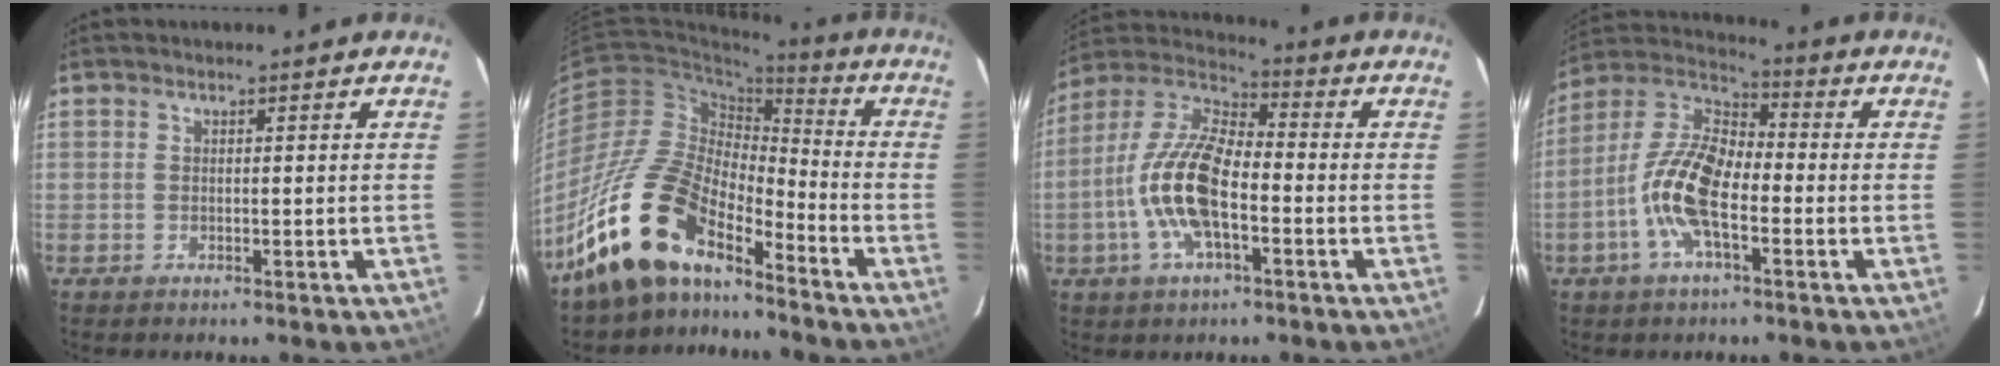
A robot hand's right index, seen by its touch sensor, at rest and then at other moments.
{"total": 16.4, "force": [-12.8, 6.6, 7.8], "torque": [-0.156, 0.013, -0.249]}
{"total": 14.9, "force": [-3.9, 6.1, 13.0], "torque": [-0.268, 0.004, -0.081]}
{"total": 12.9, "force": [-4.0, 5.2, 11.2], "torque": [-0.235, 0.007, -0.085]}